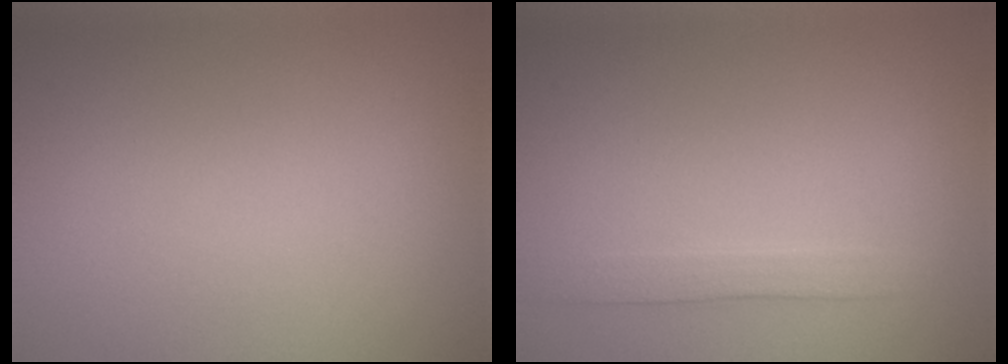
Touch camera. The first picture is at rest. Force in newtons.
{"total": 1.9, "press": 1.9, "slide": 0.1}